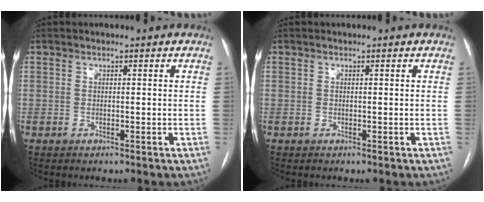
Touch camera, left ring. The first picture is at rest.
{"total": 0.0}